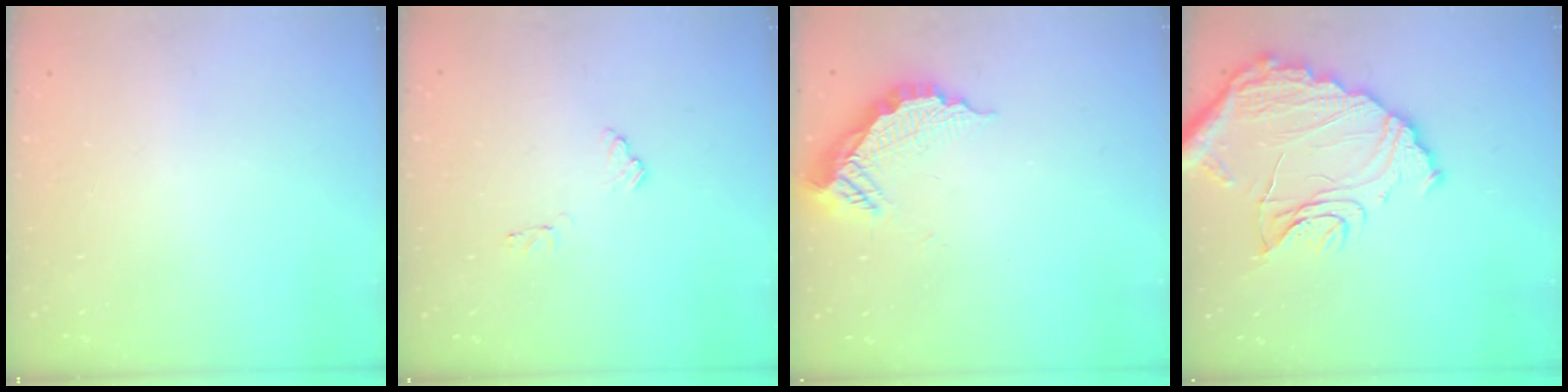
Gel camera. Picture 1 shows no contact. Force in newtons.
{"total": 5.4, "press": 5.4, "slide": 0.3}
{"total": 9.8, "press": 9.8, "slide": 0.8}
{"total": 17.4, "press": 17.3, "slide": 1.3}